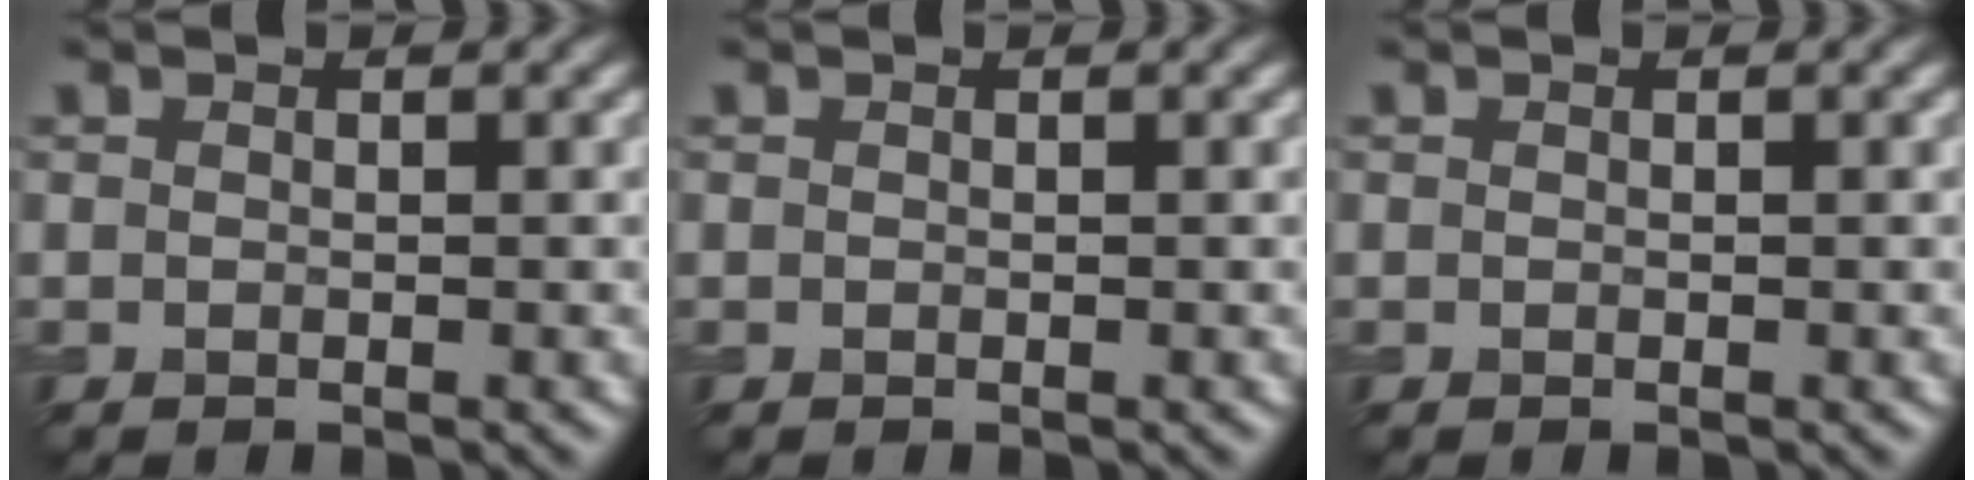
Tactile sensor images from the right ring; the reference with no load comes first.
{"total": 0.0}
{"total": 0.0}